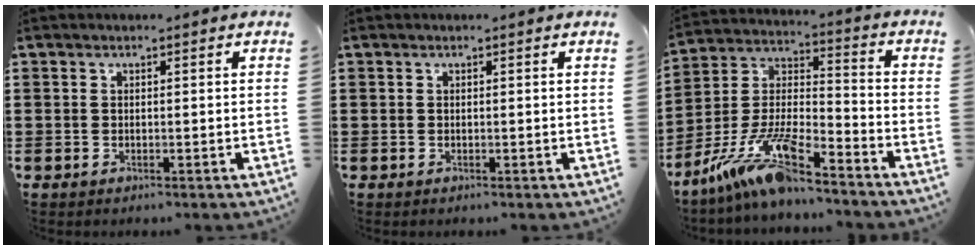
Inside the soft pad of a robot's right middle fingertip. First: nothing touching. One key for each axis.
{"total": 0.0}
{"total": 12.5, "fx": -9.8, "fy": 1.9, "fz": 7.5, "tx": -0.172, "ty": 0.005, "tz": -0.197}